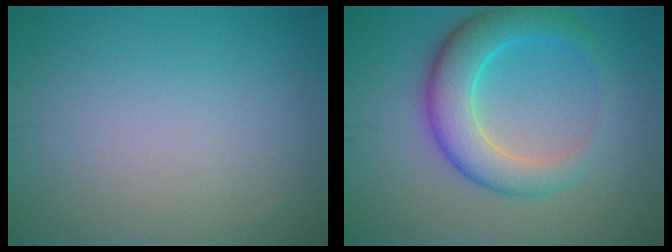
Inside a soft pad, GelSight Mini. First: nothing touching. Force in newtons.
{"total": 6.1, "press": 6.1, "slide": 0.0}